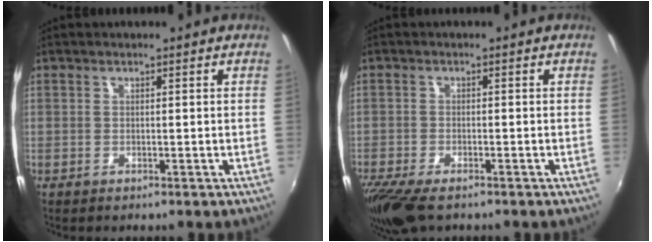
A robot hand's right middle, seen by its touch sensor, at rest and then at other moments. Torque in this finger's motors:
{"motor_torque": [0.95, -0.99, 0.15, 0.08]}